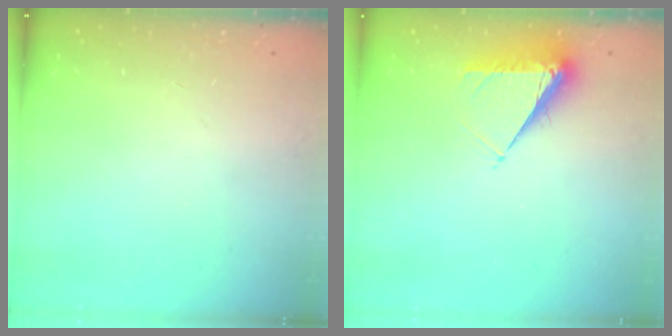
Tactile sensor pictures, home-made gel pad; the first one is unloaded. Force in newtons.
{"total": 7.4, "press": 7.3, "slide": 1.0}